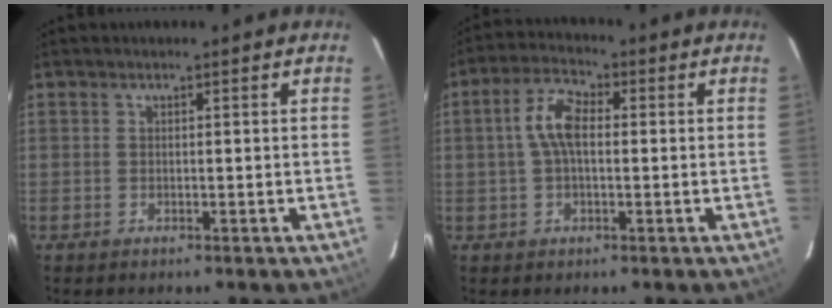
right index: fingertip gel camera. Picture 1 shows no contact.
{"total": 6.7, "force": [0.4, 3.3, 5.8], "torque": [-0.118, 0.018, 0.006]}